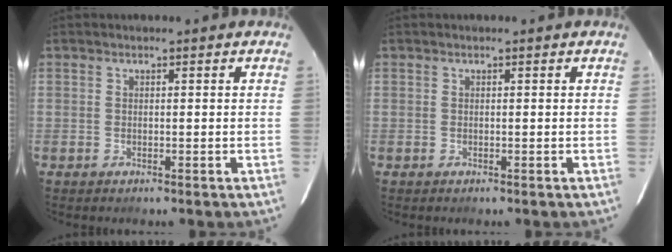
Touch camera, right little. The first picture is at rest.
{"total": 0.0}